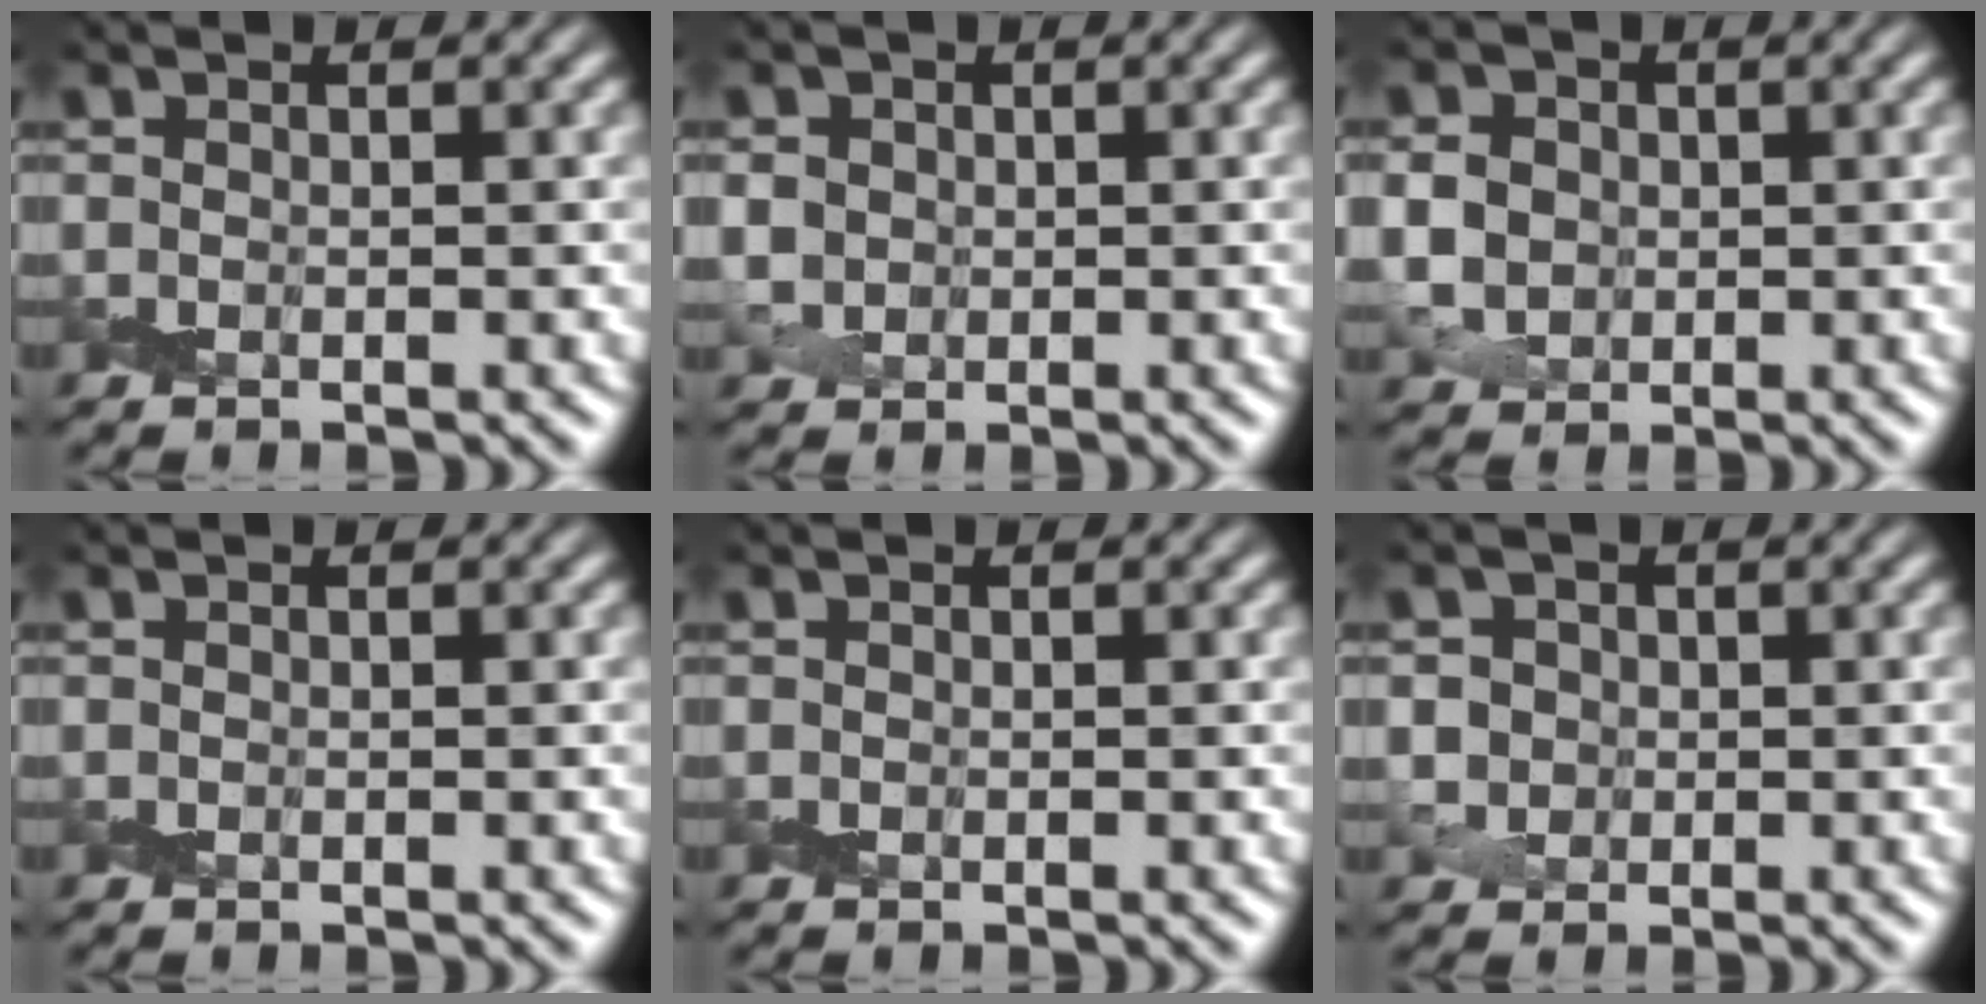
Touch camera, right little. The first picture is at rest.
{"total": 2.4, "force": [0.6, 2.2, 0.8], "torque": [-0.030, 0.004, 0.008]}
{"total": 4.0, "force": [0.4, 3.6, 1.7], "torque": [-0.054, 0.008, 0.002]}
{"total": 0.0}
{"total": 0.0}
{"total": 2.4, "force": [0.6, 2.2, 0.6], "torque": [-0.004, 0.009, 0.006]}